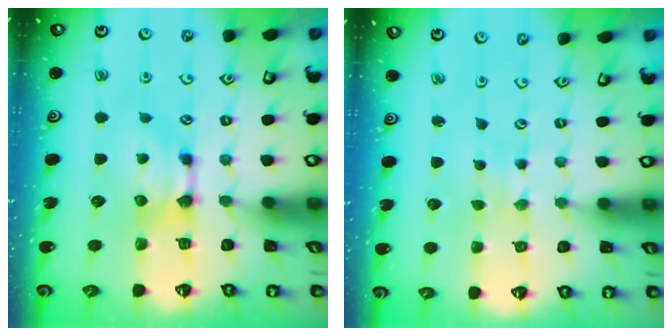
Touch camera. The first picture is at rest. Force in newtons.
{"total": 4.7, "press": 4.7, "slide": 0.1}